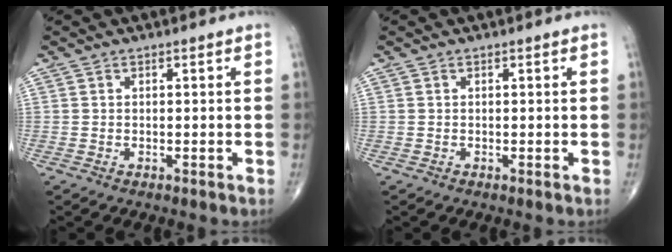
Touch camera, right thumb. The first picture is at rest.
{"total": 0.0}